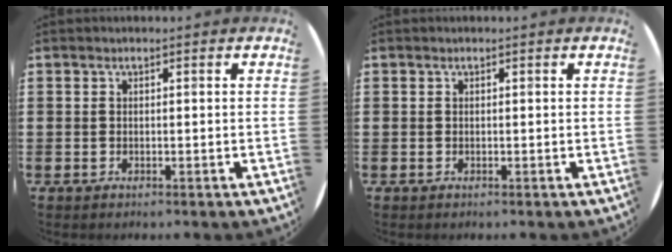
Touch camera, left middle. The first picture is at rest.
{"total": 0.0}